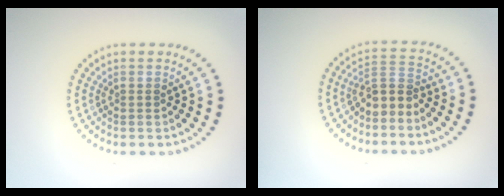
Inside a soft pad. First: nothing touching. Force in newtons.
{"total": 2.4, "press": 2.0, "slide": 1.4}